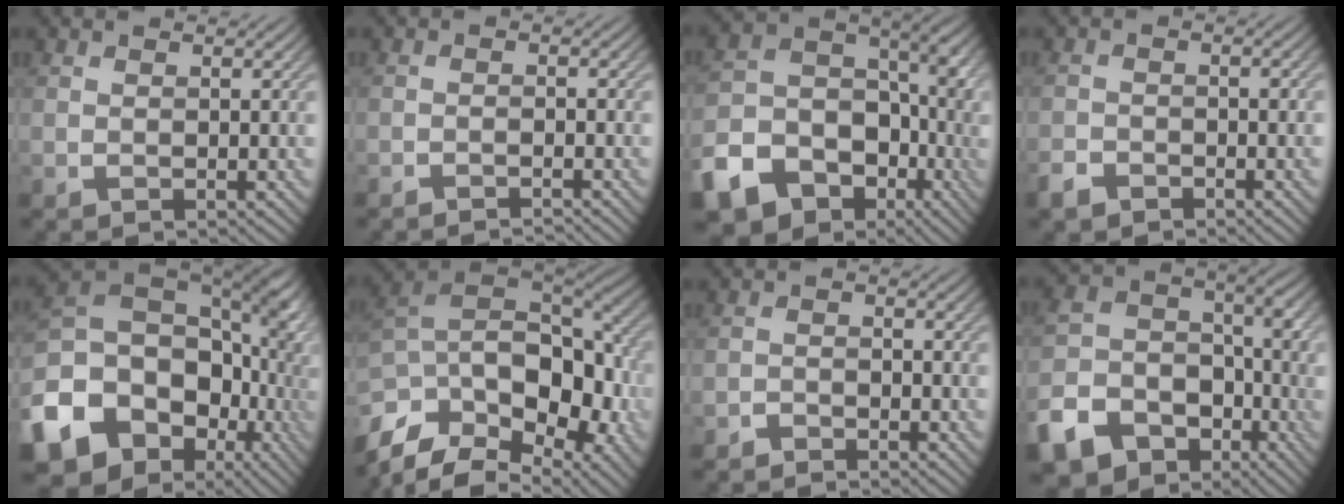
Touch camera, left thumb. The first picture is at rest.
{"total": 1.8, "force": [-1.7, 0.1, 0.6], "torque": [-0.010, 0.002, -0.030]}
{"total": 16.0, "force": [-8.1, 12.0, 6.8], "torque": [-0.188, -0.039, -0.129]}
{"total": 2.7, "force": [-2.2, 1.3, 1.1], "torque": [-0.021, -0.001, -0.046]}
{"total": 20.2, "force": [-6.3, 16.1, 10.5], "torque": [-0.259, -0.033, -0.095]}
{"total": 17.6, "force": [-7.0, 10.7, 12.1], "torque": [-0.267, -0.001, -0.090]}
{"total": 1.6, "force": [-1.5, 0.4, 0.3], "torque": [-0.004, 0.003, -0.033]}
{"total": 13.0, "force": [-7.2, 9.2, 5.6], "torque": [-0.159, -0.034, -0.128]}